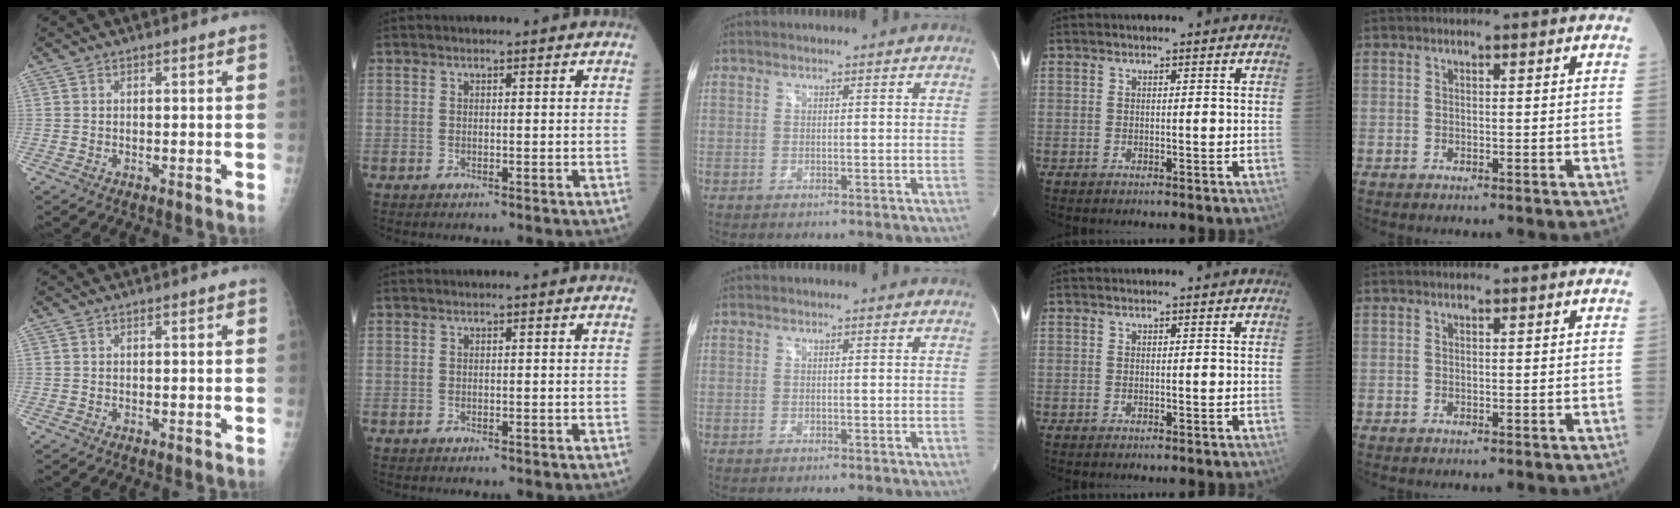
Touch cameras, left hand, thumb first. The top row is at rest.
{}